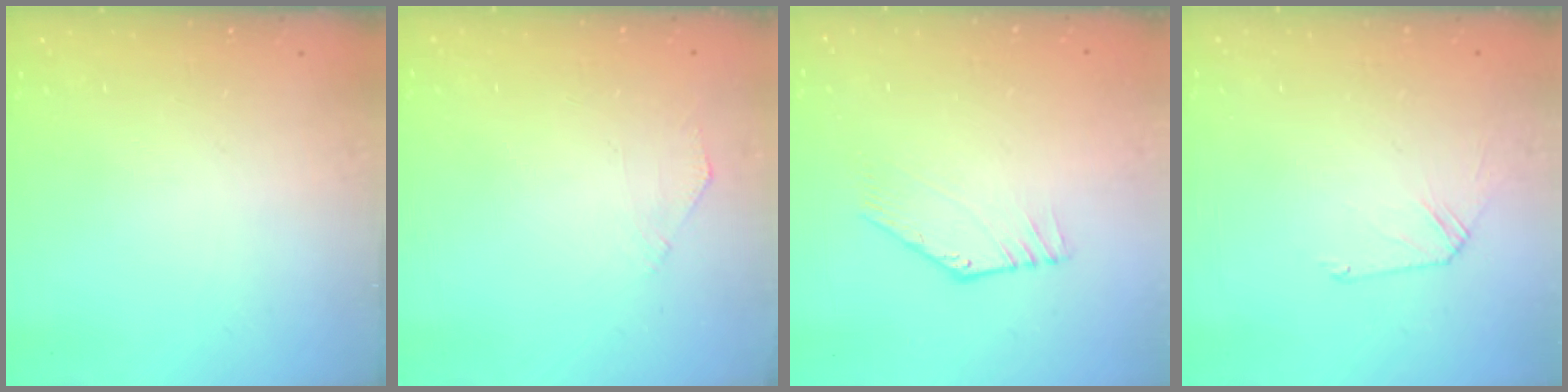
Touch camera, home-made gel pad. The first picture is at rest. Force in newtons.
{"total": 3.5, "press": 3.5, "slide": 0.5}
{"total": 3.7, "press": 3.7, "slide": 0.2}
{"total": 4.4, "press": 4.3, "slide": 0.8}